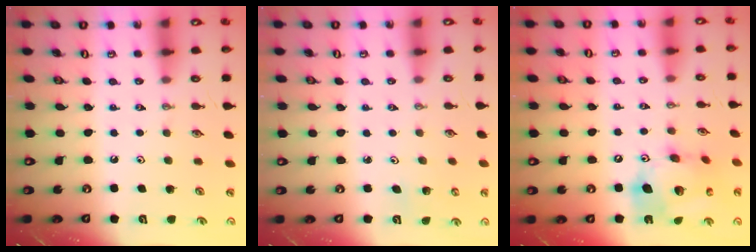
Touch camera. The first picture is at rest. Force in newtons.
{"total": 1.0, "press": 1.0, "slide": 0.1}
{"total": 18.0, "press": 17.7, "slide": 3.2}